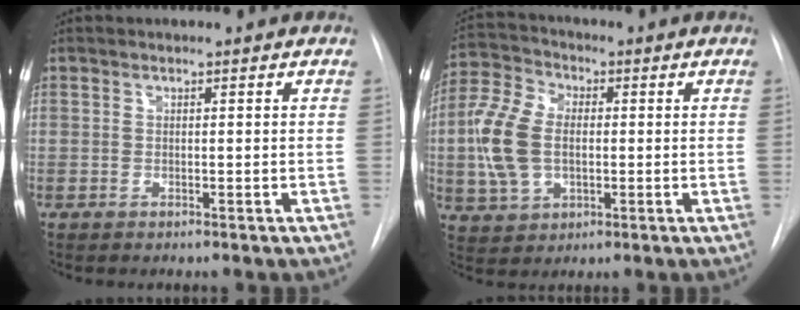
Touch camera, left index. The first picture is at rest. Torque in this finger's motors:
{"motor_torque": [1.70, 0.08, 0.75, 0.21]}